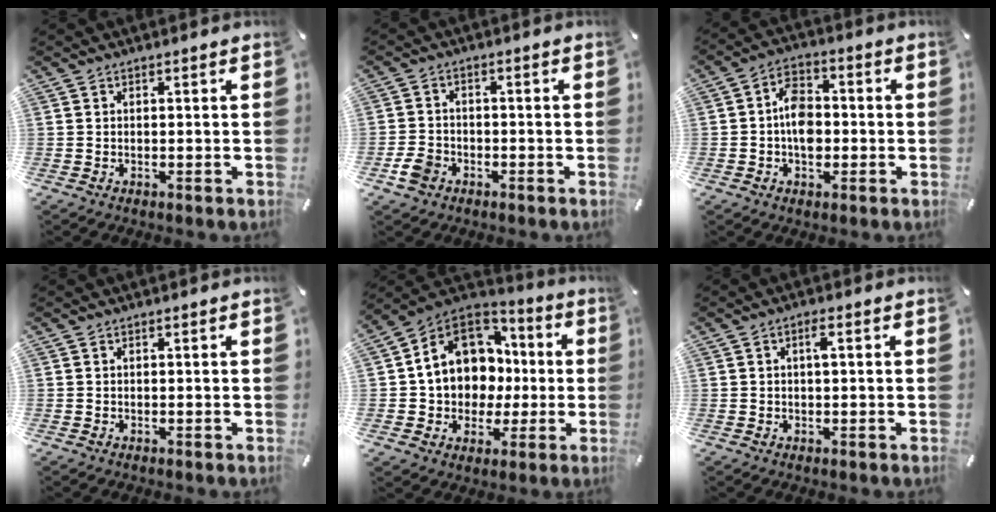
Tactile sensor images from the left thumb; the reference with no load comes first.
{"total": 4.7, "force": [-2.3, 3.6, 1.9], "torque": [-0.042, 0.009, -0.044]}
{"total": 7.7, "force": [-1.2, 5.4, 5.4], "torque": [-0.084, 0.013, -0.020]}
{"total": 0.0}
{"total": 13.9, "force": [1.8, 12.4, 6.0], "torque": [-0.127, -0.007, 0.043]}
{"total": 2.2, "force": [0.5, 0.8, 2.0], "torque": [-0.032, 0.003, 0.004]}